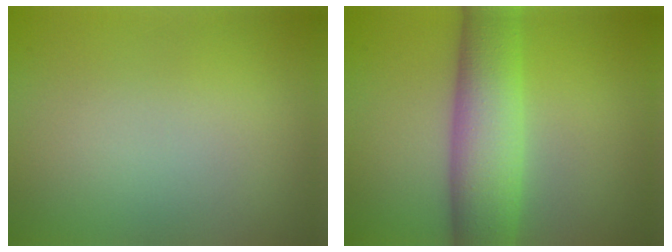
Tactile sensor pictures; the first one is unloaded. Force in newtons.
{"total": 7.7, "press": 7.7, "slide": 0.3}